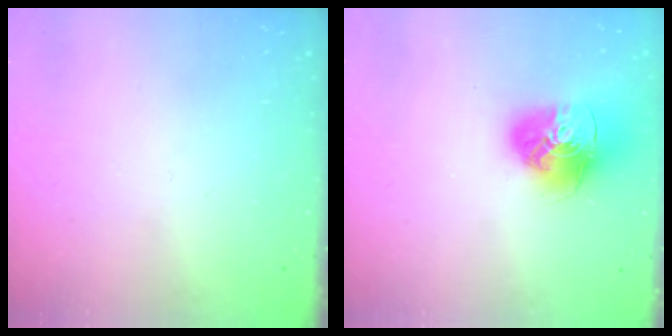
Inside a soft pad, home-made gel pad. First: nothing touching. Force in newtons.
{"total": 15.6, "press": 15.5, "slide": 1.7}